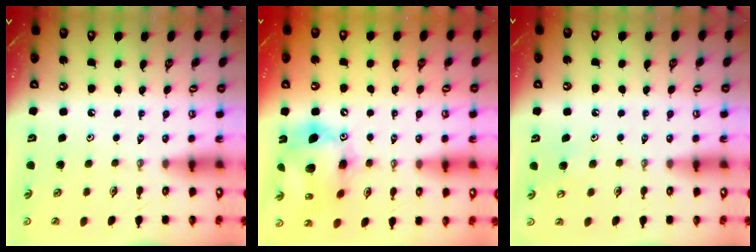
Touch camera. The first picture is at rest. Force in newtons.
{"total": 15.2, "press": 15.2, "slide": 1.4}
{"total": 5.1, "press": 5.1, "slide": 0.4}